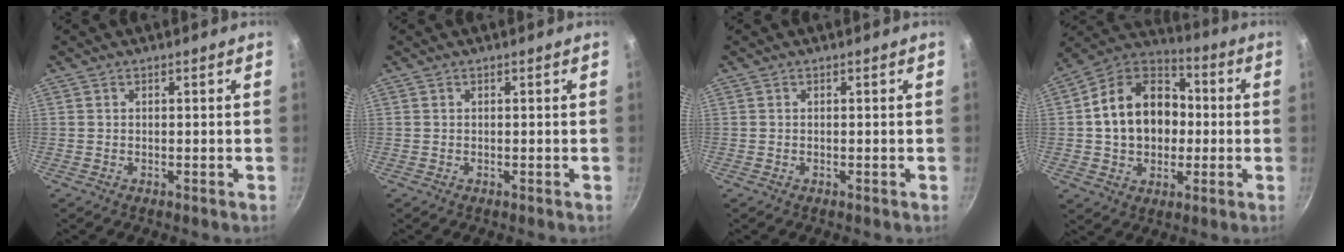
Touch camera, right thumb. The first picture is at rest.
{"total": 0.0}
{"total": 0.0}
{"total": 18.1, "force": [0.5, 13.8, 11.6], "torque": [-0.172, 0.036, -0.001]}